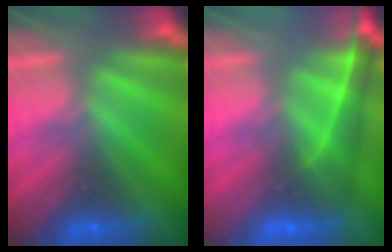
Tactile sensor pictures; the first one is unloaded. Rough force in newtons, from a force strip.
{"total": 4.4}